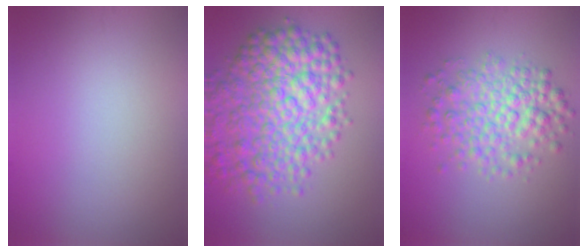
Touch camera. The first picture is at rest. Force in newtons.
{"total": 8.9, "press": 8.9, "slide": 0.2}
{"total": 5.1, "press": 5.1, "slide": 0.1}